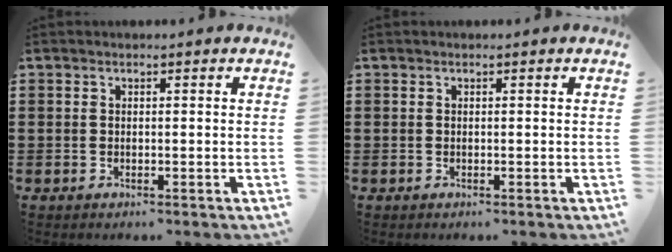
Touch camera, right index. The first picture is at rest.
{"total": 0.0}